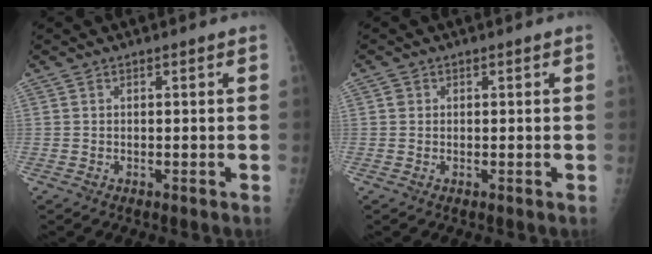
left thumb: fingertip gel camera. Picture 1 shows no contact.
{"total": 0.9, "force": [0.2, 0.9, 0.2], "torque": [0.003, 0.002, 0.002]}